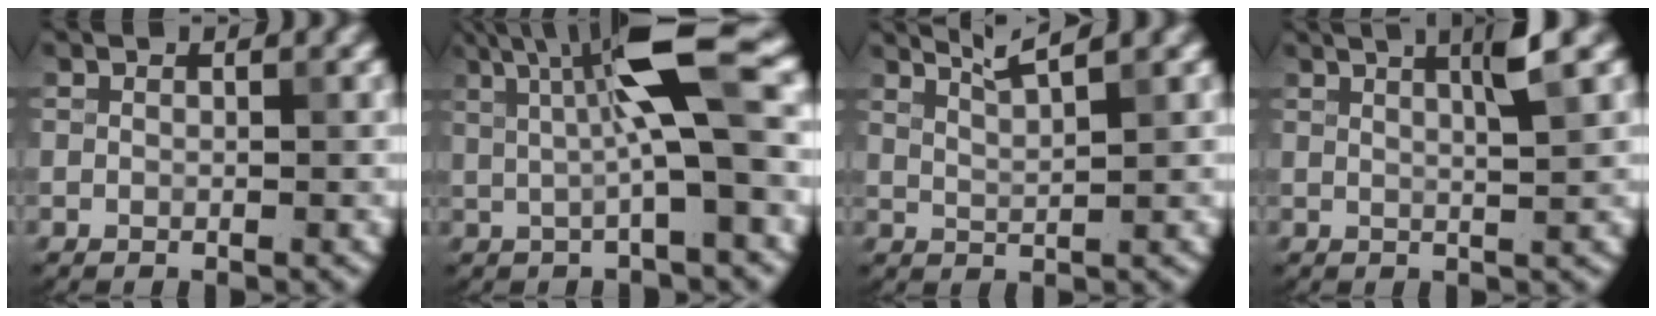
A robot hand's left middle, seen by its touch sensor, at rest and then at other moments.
{"total": 7.1, "force": [1.1, 1.1, 7.0], "torque": [-0.113, 0.010, 0.014]}
{"total": 2.8, "force": [2.0, 0.4, 1.9], "torque": [-0.021, 0.012, 0.027]}
{"total": 2.9, "force": [1.1, 0.4, 2.7], "torque": [-0.030, 0.009, 0.017]}